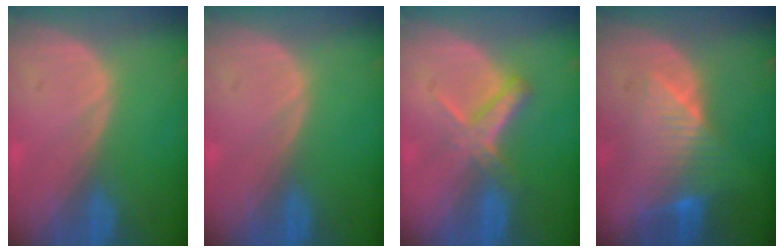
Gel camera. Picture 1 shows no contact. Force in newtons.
{"total": 0.0}
{"total": 5.6, "press": 5.1, "slide": 2.2}
{"total": 7.7, "press": 7.0, "slide": 3.3}